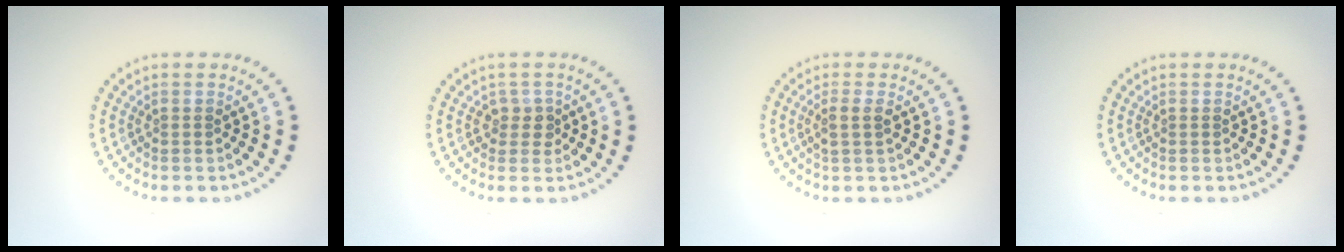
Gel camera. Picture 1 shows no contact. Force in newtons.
{"total": 1.5, "press": 1.2, "slide": 0.9}
{"total": 1.5, "press": 1.3, "slide": 0.6}
{"total": 0.0}